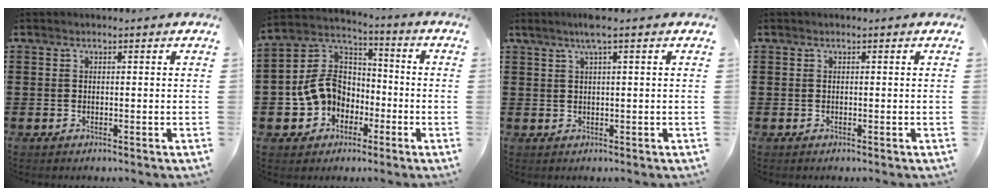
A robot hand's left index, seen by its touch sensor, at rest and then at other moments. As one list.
[{"total": 9.6, "force": [-2.4, 8.2, 4.4], "torque": [-0.142, 0.007, -0.055]}, {"total": 2.8, "force": [1.3, -0.2, 2.4], "torque": [-0.049, 0.001, 0.023]}, {"total": 0.0}]